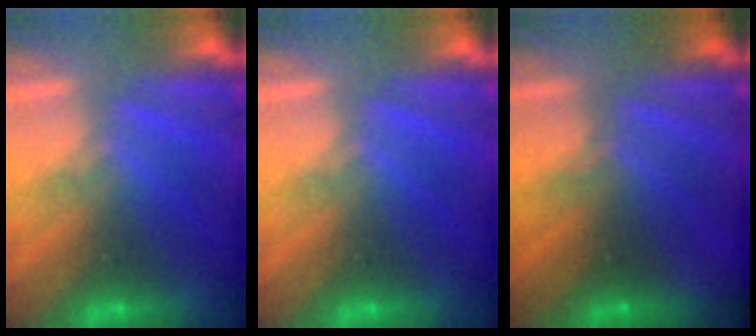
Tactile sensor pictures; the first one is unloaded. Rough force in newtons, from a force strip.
{"total": 0.0}
{"total": 1.8}